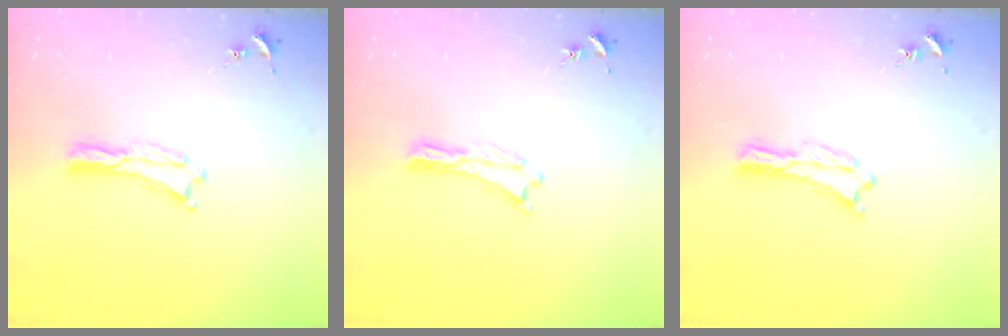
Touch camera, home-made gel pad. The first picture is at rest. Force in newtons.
{"total": 0.0}
{"total": 0.0}